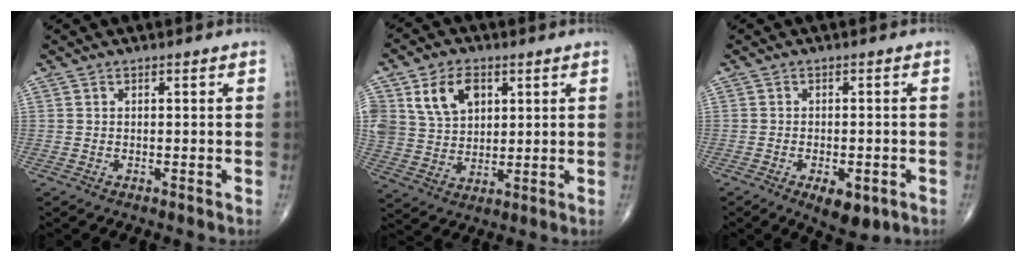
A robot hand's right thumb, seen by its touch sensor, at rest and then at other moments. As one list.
[{"total": 10.8, "force": [4.4, 7.5, 6.3], "torque": [-0.092, -0.012, 0.091]}, {"total": 6.6, "force": [-3.0, 3.1, 5.0], "torque": [-0.068, 0.004, -0.035]}]